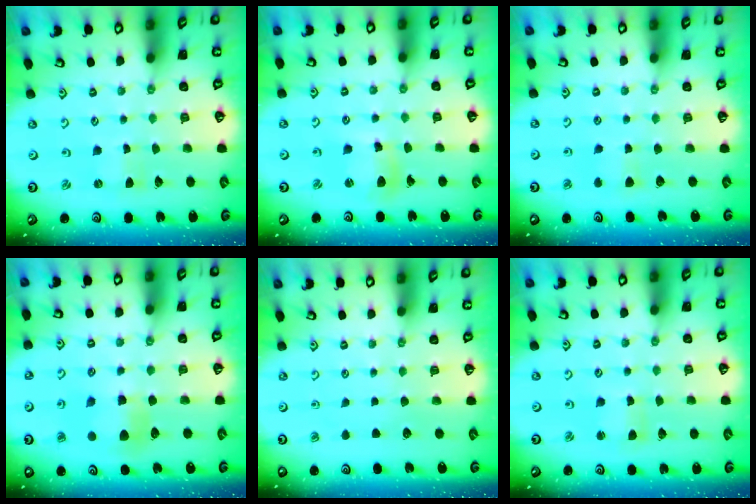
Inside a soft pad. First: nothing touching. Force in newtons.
{"total": 8.7, "press": 8.6, "slide": 1.1}
{"total": 2.9, "press": 2.9, "slide": 0.4}
{"total": 6.7, "press": 6.7, "slide": 0.3}
{"total": 0.0}
{"total": 2.0, "press": 2.0, "slide": 0.3}